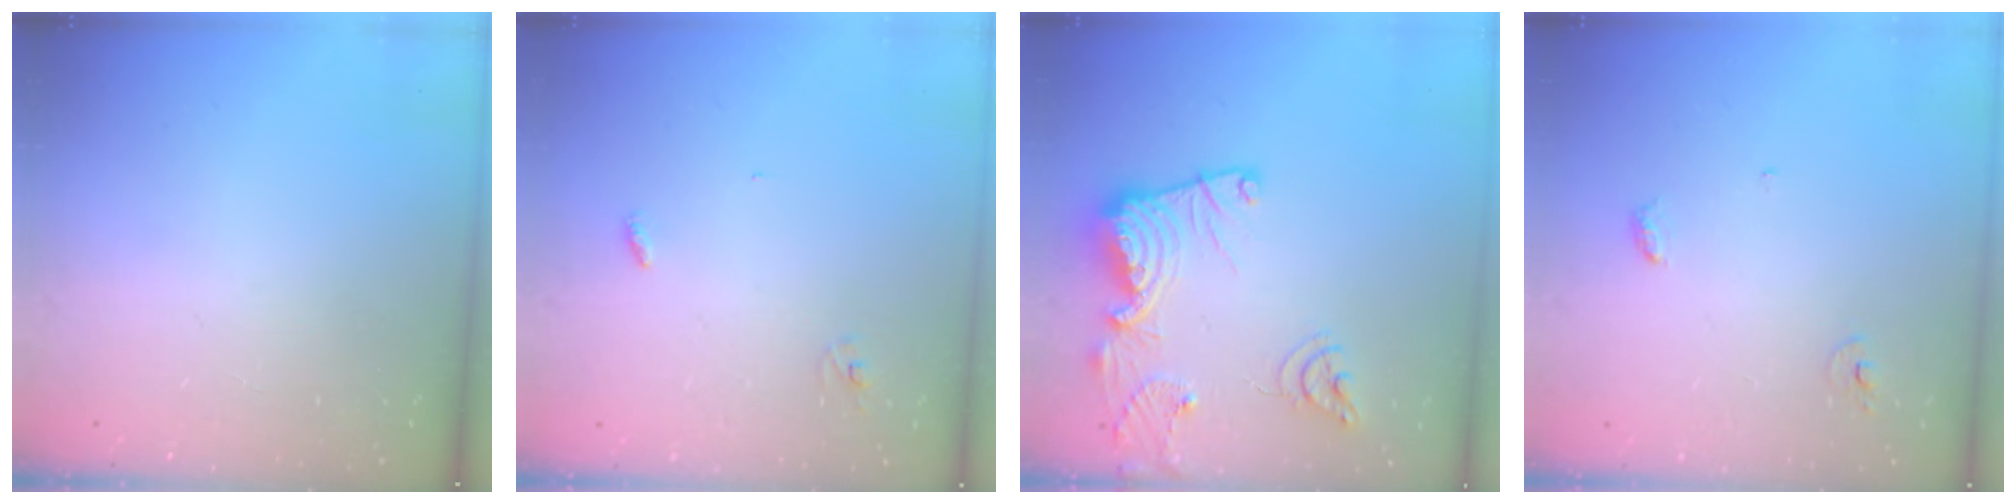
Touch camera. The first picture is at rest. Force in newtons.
{"total": 2.8, "press": 2.8, "slide": 0.3}
{"total": 16.7, "press": 16.7, "slide": 1.2}
{"total": 3.7, "press": 3.7, "slide": 0.3}